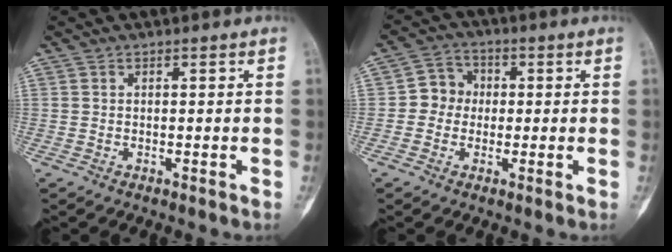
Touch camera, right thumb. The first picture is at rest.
{"total": 5.6, "force": [-0.2, 5.2, 2.1], "torque": [-0.006, 0.013, -0.016]}